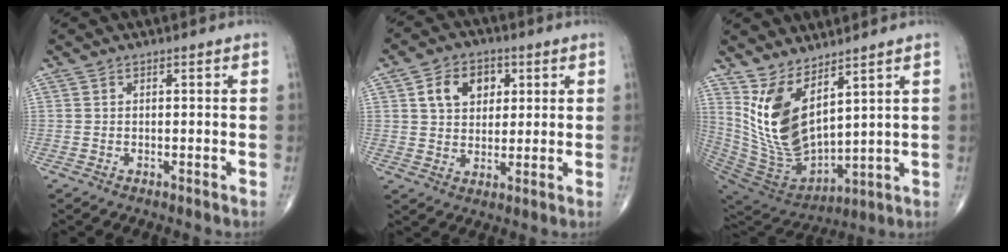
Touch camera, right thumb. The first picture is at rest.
{"total": 8.7, "force": [2.9, 6.3, 5.2], "torque": [-0.055, -0.004, 0.048]}
{"total": 14.9, "force": [7.0, 6.7, 11.4], "torque": [-0.201, -0.061, 0.163]}